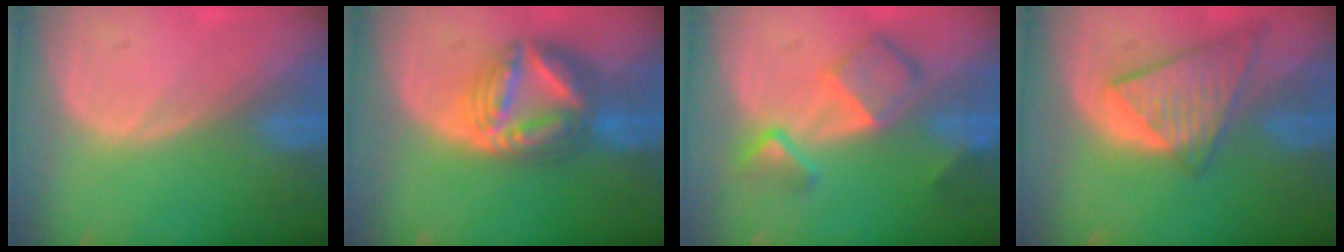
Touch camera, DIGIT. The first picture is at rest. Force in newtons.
{"total": 9.0, "press": 8.9, "slide": 0.8}
{"total": 7.9, "press": 6.8, "slide": 3.9}
{"total": 9.0, "press": 7.8, "slide": 4.4}